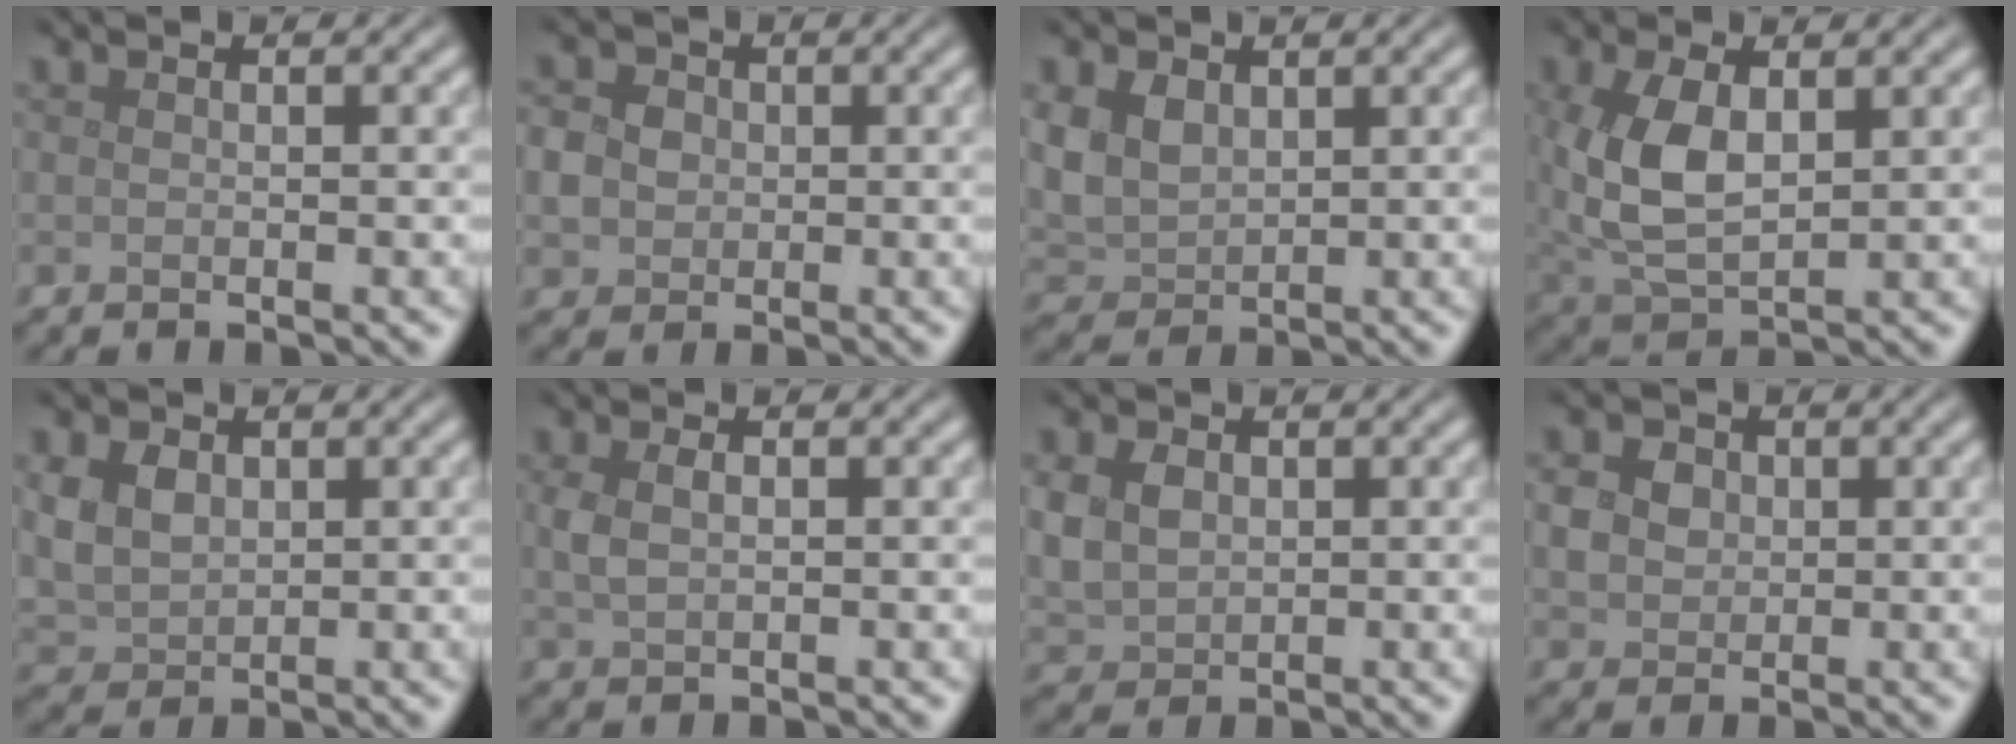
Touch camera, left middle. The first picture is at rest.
{"total": 3.9, "force": [0.5, 3.5, 1.7], "torque": [-0.025, 0.018, -0.004]}
{"total": 4.0, "force": [1.2, 2.9, 2.3], "torque": [-0.060, 0.000, 0.024]}
{"total": 6.7, "force": [1.1, 3.7, 5.5], "torque": [-0.135, 0.001, 0.026]}
{"total": 3.9, "force": [1.1, 3.0, 2.3], "torque": [-0.054, 0.002, 0.021]}
{"total": 1.8, "force": [0.4, 1.0, 1.4], "torque": [-0.039, -0.001, 0.011]}
{"total": 3.4, "force": [0.7, 2.7, 1.9], "torque": [-0.049, 0.001, 0.016]}
{"total": 3.4, "force": [0.8, 2.8, 1.7], "torque": [-0.039, 0.007, 0.014]}